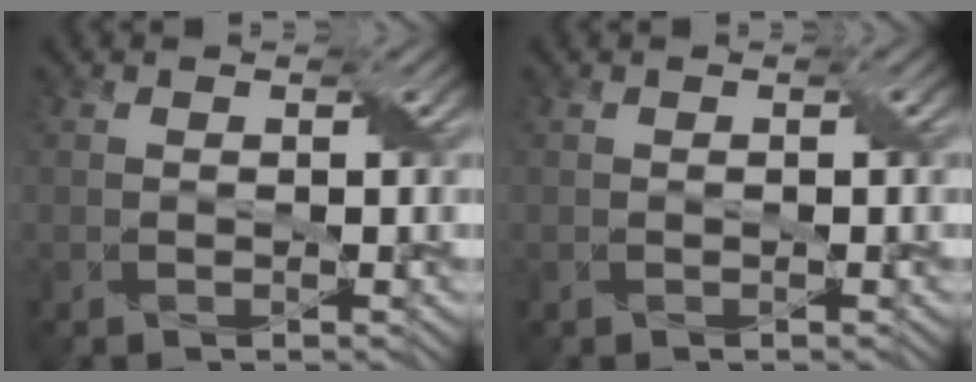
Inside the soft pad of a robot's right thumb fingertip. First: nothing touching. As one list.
[{"total": 0.0}]